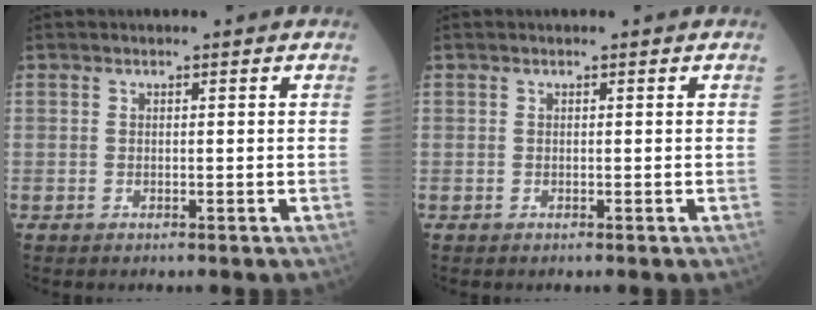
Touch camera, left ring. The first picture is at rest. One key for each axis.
{"total": 0.0}